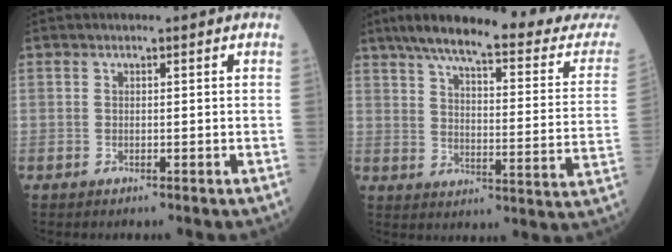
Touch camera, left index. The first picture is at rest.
{"total": 25.7, "force": [22.5, 1.5, 12.3], "torque": [-0.182, -0.049, 0.287]}